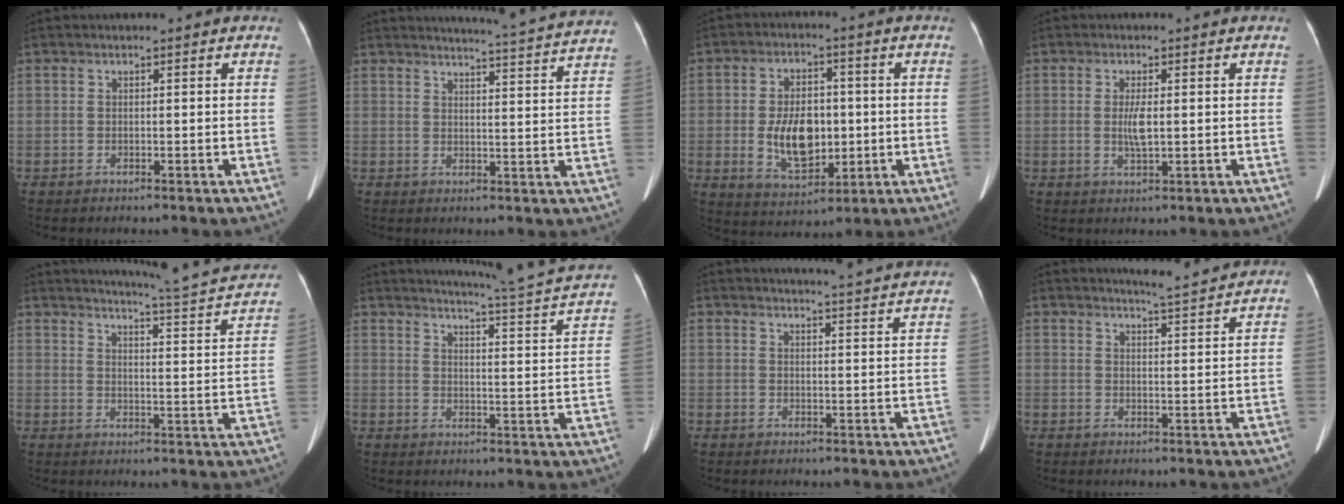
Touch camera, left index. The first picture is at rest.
{"total": 13.9, "force": [13.5, -1.4, 3.4], "torque": [-0.058, -0.051, 0.150]}
{"total": 9.8, "force": [-0.9, 5.6, 8.0], "torque": [-0.152, 0.003, -0.005]}
{"total": 2.9, "force": [0.1, 0.6, 2.9], "torque": [-0.058, -0.004, 0.005]}
{"total": 17.8, "force": [16.8, -0.2, 5.8], "torque": [-0.091, -0.057, 0.199]}
{"total": 18.2, "force": [17.2, -1.3, 5.9], "torque": [-0.097, -0.072, 0.202]}
{"total": 12.3, "force": [11.9, -0.8, 3.0], "torque": [-0.043, -0.029, 0.128]}
{"total": 5.6, "force": [5.5, -0.3, 0.9], "torque": [-0.029, -0.001, 0.070]}